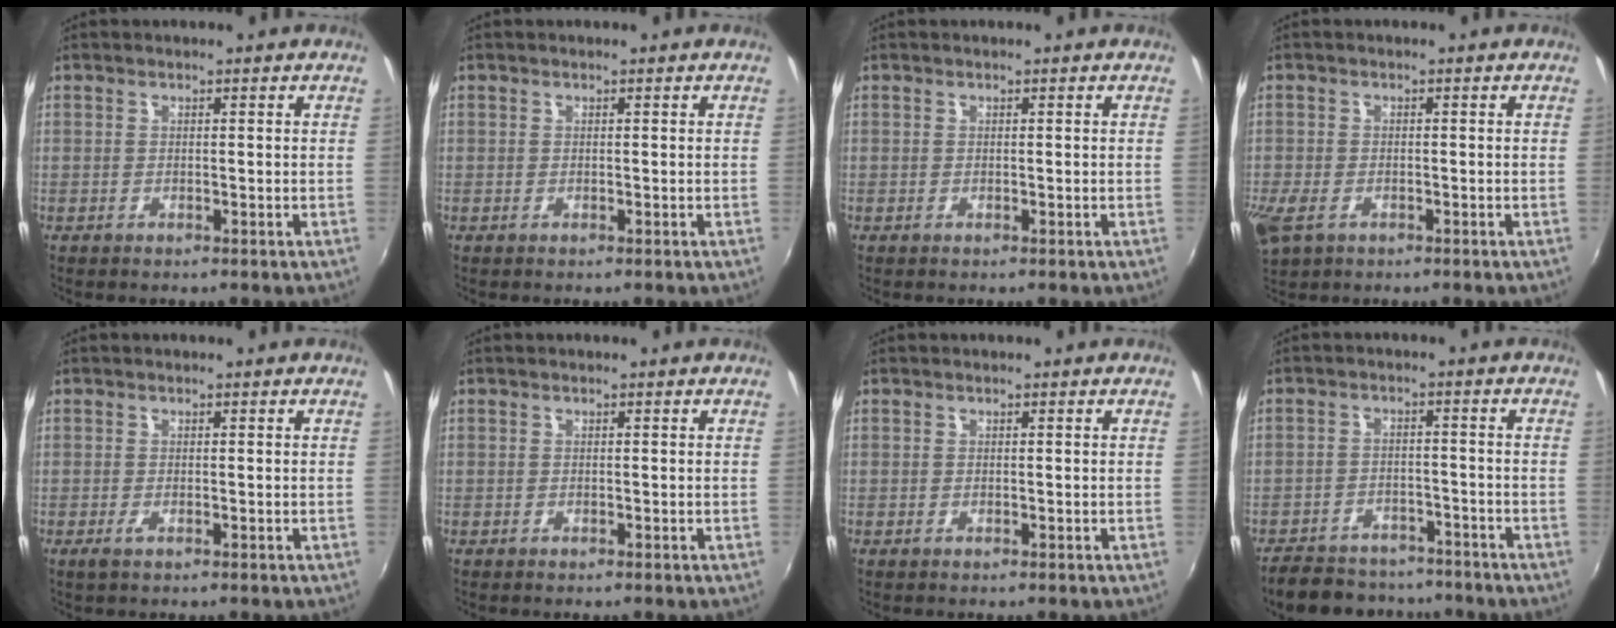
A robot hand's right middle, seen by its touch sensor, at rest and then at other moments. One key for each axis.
{"total": 0.0}
{"total": 0.0}
{"total": 5.8, "fx": -2.8, "fy": 3.6, "fz": 3.6, "tx": -0.089, "ty": -0.017, "tz": -0.053}
{"total": 1.2, "fx": -0.5, "fy": 0.2, "fz": 1.1, "tx": -0.021, "ty": -0.005, "tz": -0.010}
{"total": 0.0}
{"total": 0.0}
{"total": 14.8, "fx": -12.5, "fy": 6.1, "fz": 5.0, "tx": -0.122, "ty": 0.007, "tz": -0.175}